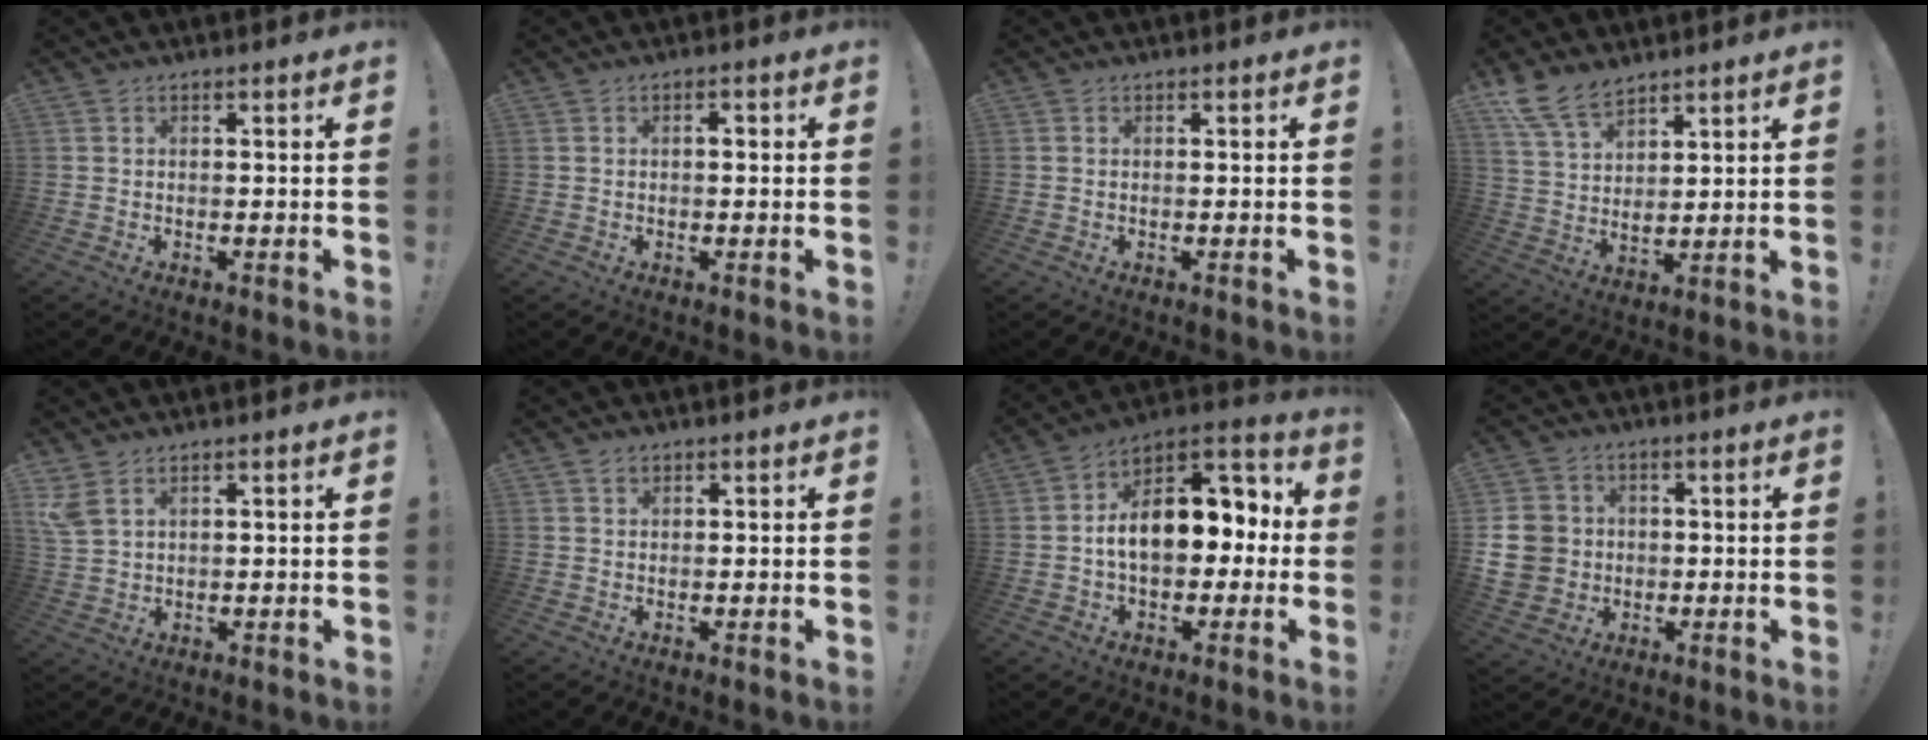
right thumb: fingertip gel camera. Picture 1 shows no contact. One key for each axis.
{"total": 1.2, "fx": -0.2, "fy": 0.8, "fz": 0.9, "tx": -0.018, "ty": 0.007, "tz": -0.006}
{"total": 0.0}
{"total": 10.5, "fx": 8.3, "fy": 4.9, "fz": 4.1, "tx": -0.091, "ty": -0.042, "tz": 0.165}
{"total": 5.2, "fx": 3.2, "fy": 2.5, "fz": 3.3, "tx": -0.065, "ty": -0.007, "tz": 0.066}
{"total": 1.2, "fx": 0.9, "fy": 0.6, "fz": 0.3, "tx": -0.001, "ty": -0.002, "tz": 0.017}
{"total": 15.5, "fx": 0.2, "fy": 10.2, "fz": 11.8, "tx": -0.172, "ty": 0.014, "tz": 0.009}
{"total": 11.3, "fx": 0.0, "fy": 10.4, "fz": 4.2, "tx": -0.083, "ty": 0.016, "tz": 0.010}